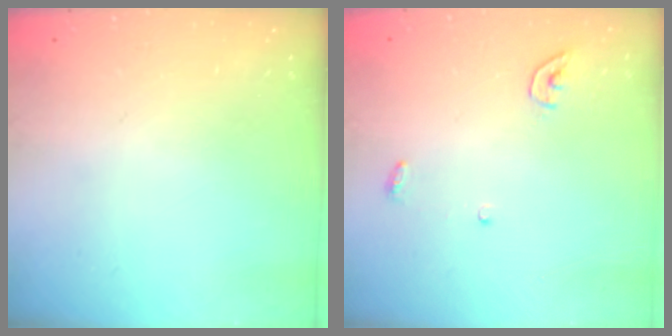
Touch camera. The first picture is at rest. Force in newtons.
{"total": 3.7, "press": 3.7, "slide": 0.3}